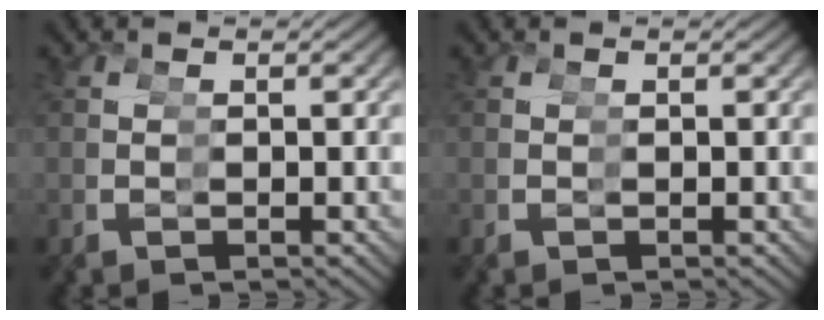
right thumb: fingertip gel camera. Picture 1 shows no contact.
{"total": 0.0}